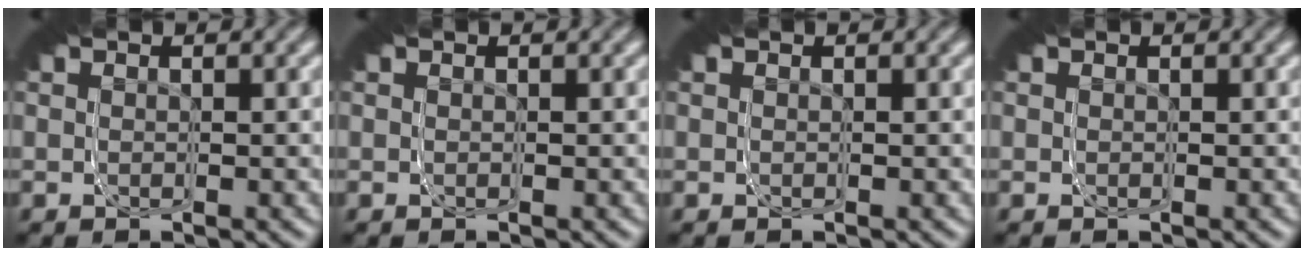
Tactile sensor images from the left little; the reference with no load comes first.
{"total": 0.0}
{"total": 0.0}
{"total": 0.0}